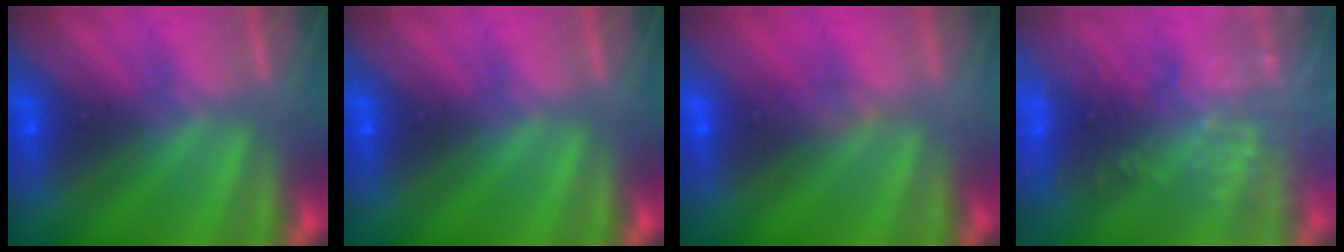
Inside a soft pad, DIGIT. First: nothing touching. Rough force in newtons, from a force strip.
{"total": 0.0}
{"total": 3.5}
{"total": 8.4}